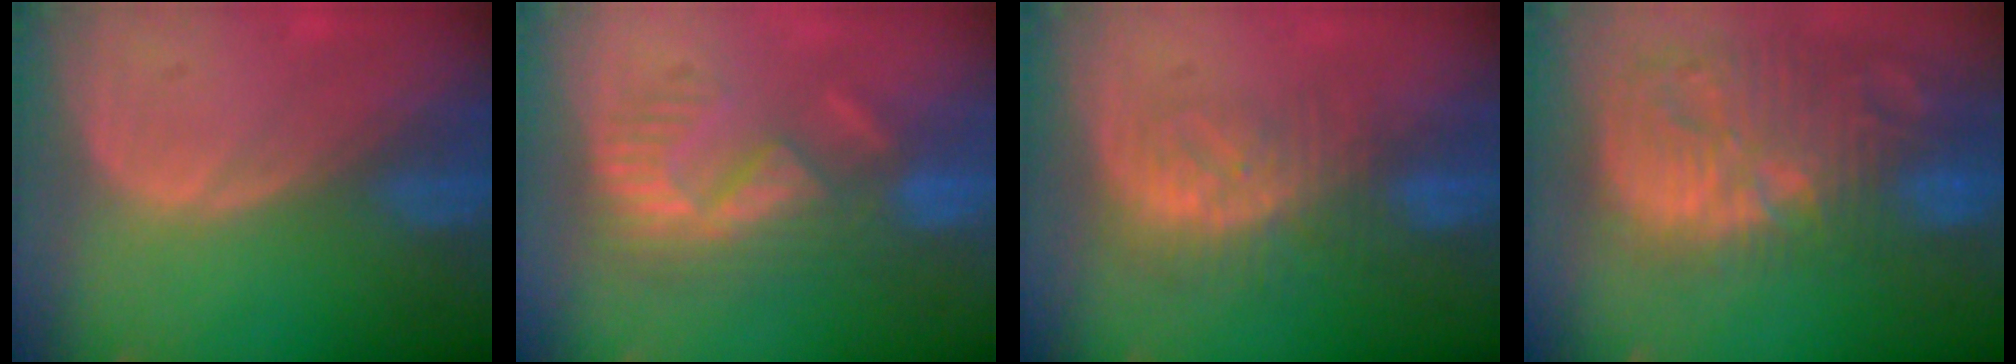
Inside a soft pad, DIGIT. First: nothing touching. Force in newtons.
{"total": 8.9, "press": 8.1, "slide": 3.6}
{"total": 8.3, "press": 7.2, "slide": 4.0}
{"total": 14.8, "press": 12.8, "slide": 7.3}